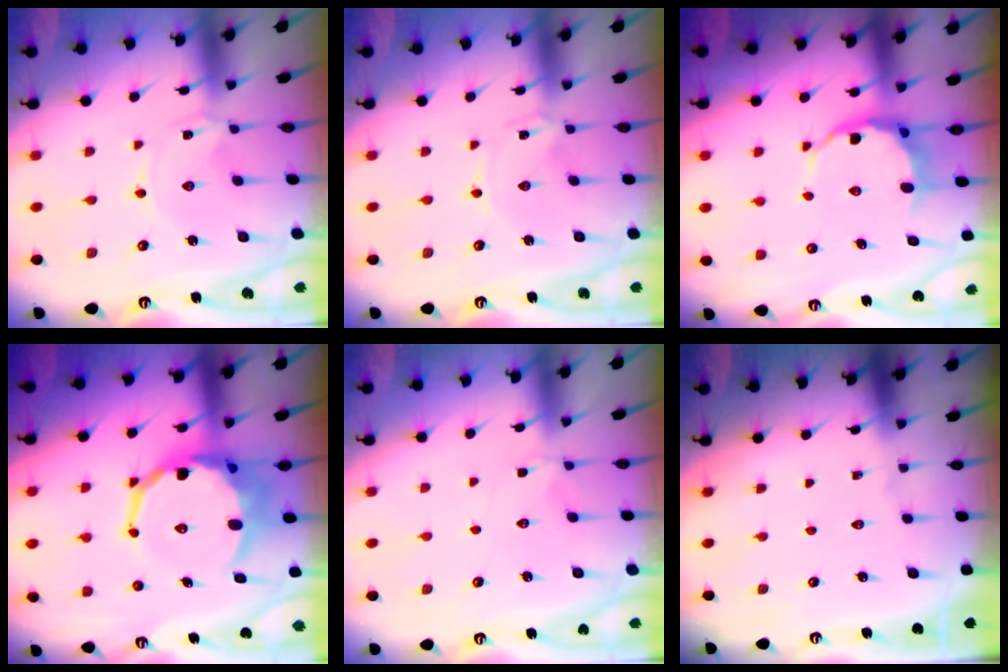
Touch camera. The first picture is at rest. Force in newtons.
{"total": 0.0}
{"total": 6.2, "press": 6.0, "slide": 1.6}
{"total": 13.6, "press": 13.4, "slide": 2.6}
{"total": 1.9, "press": 1.9, "slide": 0.5}
{"total": 0.0}